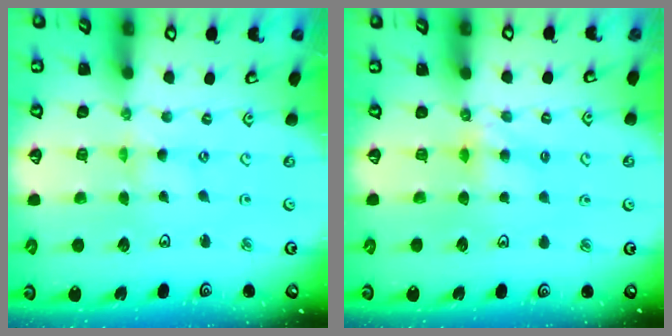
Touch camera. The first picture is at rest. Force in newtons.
{"total": 4.6, "press": 4.6, "slide": 0.6}